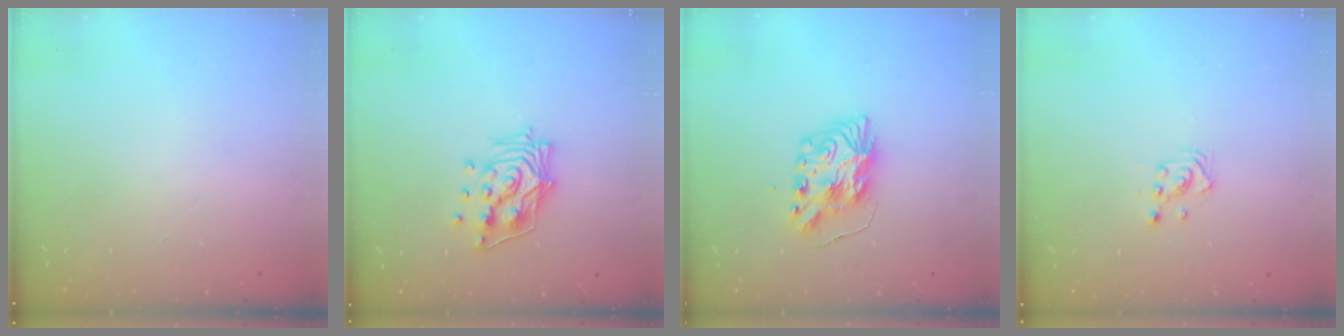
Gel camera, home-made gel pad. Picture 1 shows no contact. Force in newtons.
{"total": 13.5, "press": 13.5, "slide": 1.6}
{"total": 9.5, "press": 9.5, "slide": 0.4}
{"total": 2.9, "press": 2.8, "slide": 0.3}